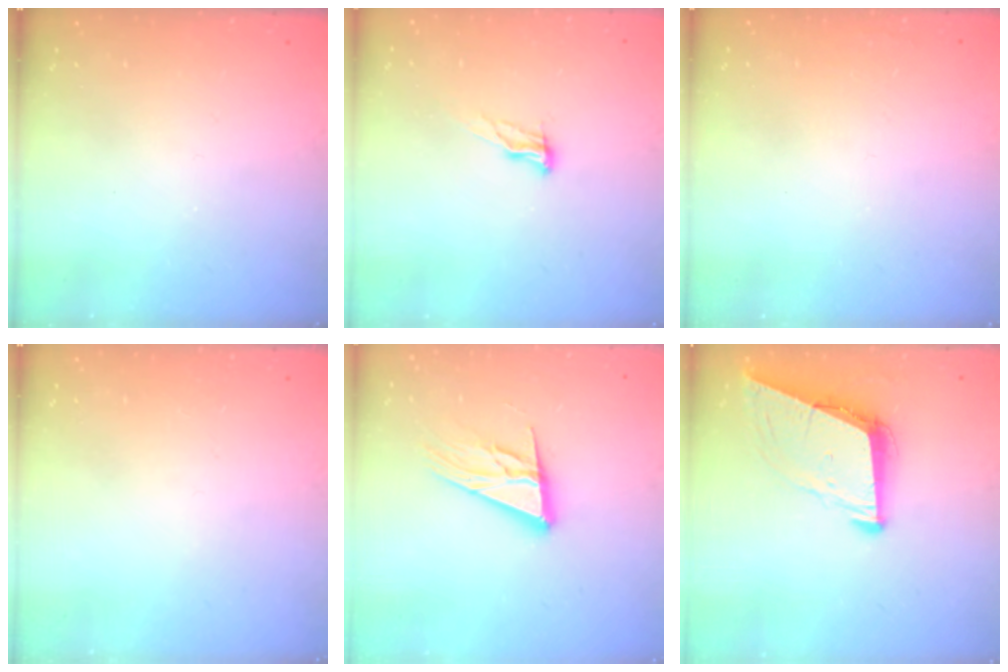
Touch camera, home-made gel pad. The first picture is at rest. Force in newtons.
{"total": 7.9, "press": 7.6, "slide": 2.2}
{"total": 1.6, "press": 1.6, "slide": 0.1}
{"total": 0.0}
{"total": 14.7, "press": 14.1, "slide": 4.0}
{"total": 8.8, "press": 8.1, "slide": 3.6}